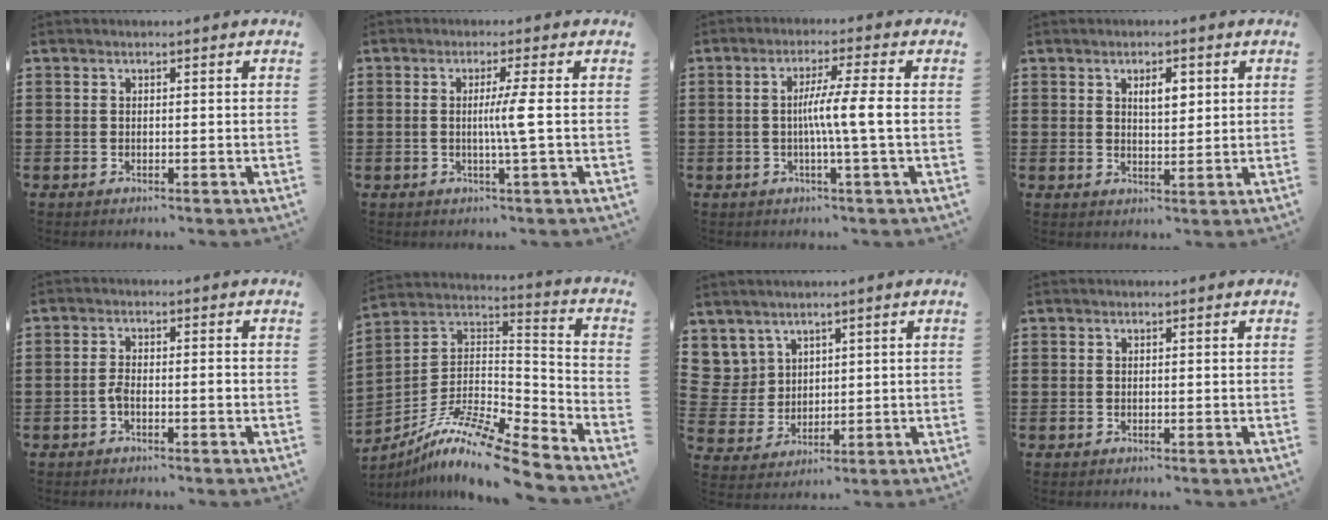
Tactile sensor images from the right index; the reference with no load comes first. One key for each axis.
{"total": 4.0, "fx": 0.0, "fy": -0.9, "fz": 3.9, "tx": -0.070, "ty": -0.012, "tz": -0.005}
{"total": 6.2, "fx": -0.4, "fy": -0.6, "fz": 6.2, "tx": -0.111, "ty": -0.007, "tz": -0.014}
{"total": 3.5, "fx": 1.3, "fy": 1.5, "fz": 2.8, "tx": -0.044, "ty": 0.002, "tz": 0.018}
{"total": 2.4, "fx": -0.9, "fy": 0.6, "fz": 2.2, "tx": -0.047, "ty": -0.001, "tz": -0.019}
{"total": 11.7, "fx": -9.6, "fy": 1.1, "fz": 6.7, "tx": -0.125, "ty": 0.010, "tz": -0.189}
{"total": 4.8, "fx": 3.0, "fy": 3.8, "fz": 0.1, "tx": -0.028, "ty": 0.005, "tz": 0.057}
{"total": 0.0}